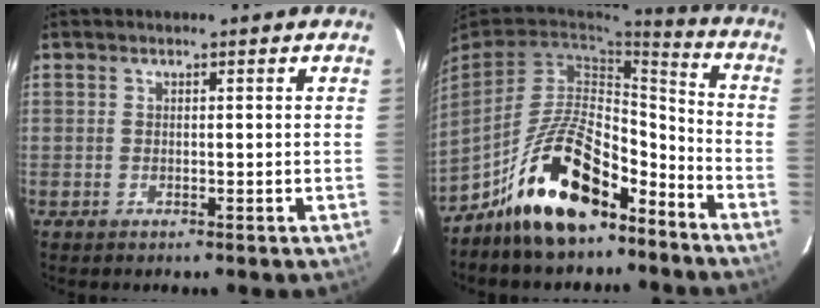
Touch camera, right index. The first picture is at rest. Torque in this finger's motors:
{"motor_torque": [0.98, -0.59, 1.05, 0.21]}